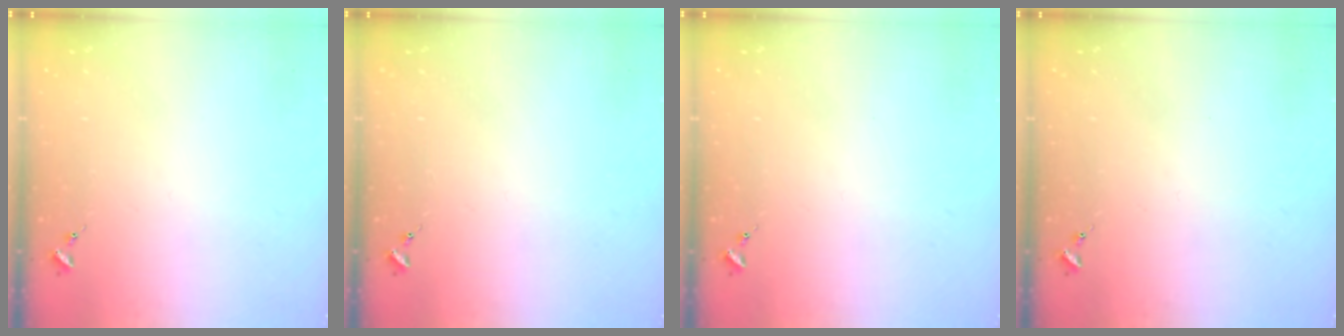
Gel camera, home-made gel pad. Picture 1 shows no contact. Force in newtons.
{"total": 0.0}
{"total": 0.0}
{"total": 0.0}